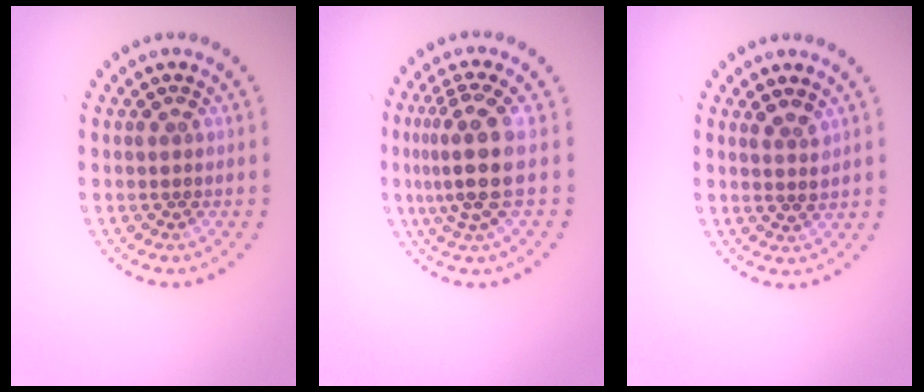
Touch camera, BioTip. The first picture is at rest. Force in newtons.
{"total": 4.1, "press": 3.4, "slide": 2.4}
{"total": 1.4, "press": 1.2, "slide": 0.6}